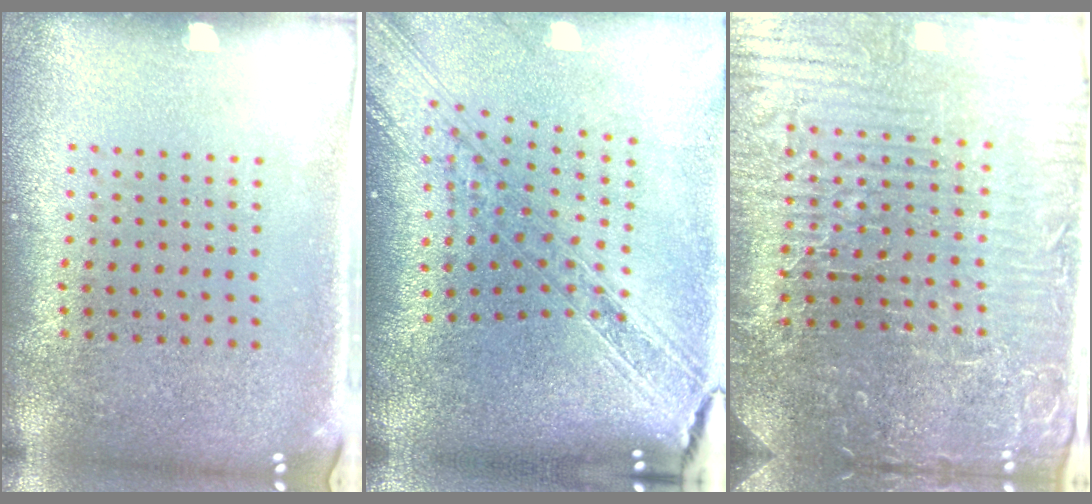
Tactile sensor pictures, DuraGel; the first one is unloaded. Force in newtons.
{"total": 2.5, "press": 2.1, "slide": 1.3}
{"total": 6.0, "press": 5.5, "slide": 2.4}